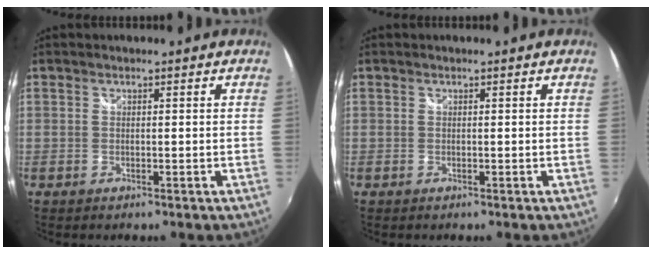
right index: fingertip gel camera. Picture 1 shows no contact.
{"total": 0.0}